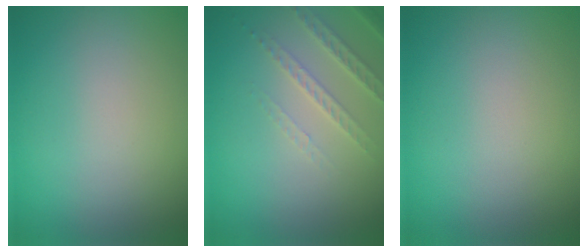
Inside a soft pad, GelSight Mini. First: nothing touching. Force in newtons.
{"total": 2.5, "press": 2.4, "slide": 0.7}
{"total": 0.0}